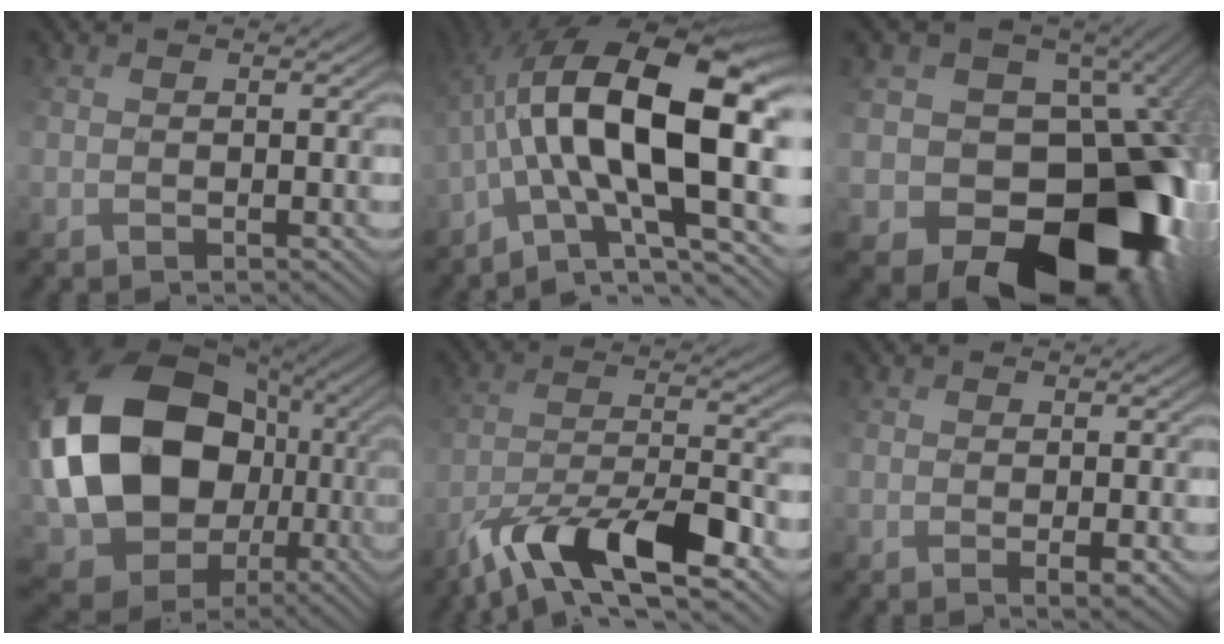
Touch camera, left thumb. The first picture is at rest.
{"total": 17.2, "force": [-1.0, 7.1, 15.6], "torque": [-0.254, 0.033, -0.033]}
{"total": 20.1, "force": [-3.9, 15.3, 12.5], "torque": [-0.151, -0.046, -0.034]}
{"total": 21.6, "force": [0.8, 17.0, 13.3], "torque": [-0.321, -0.018, 0.036]}
{"total": 12.2, "force": [-7.9, 3.2, 8.7], "torque": [-0.160, -0.004, -0.148]}
{"total": 1.3, "force": [0.0, 0.2, 1.3], "torque": [-0.025, -0.007, 0.000]}